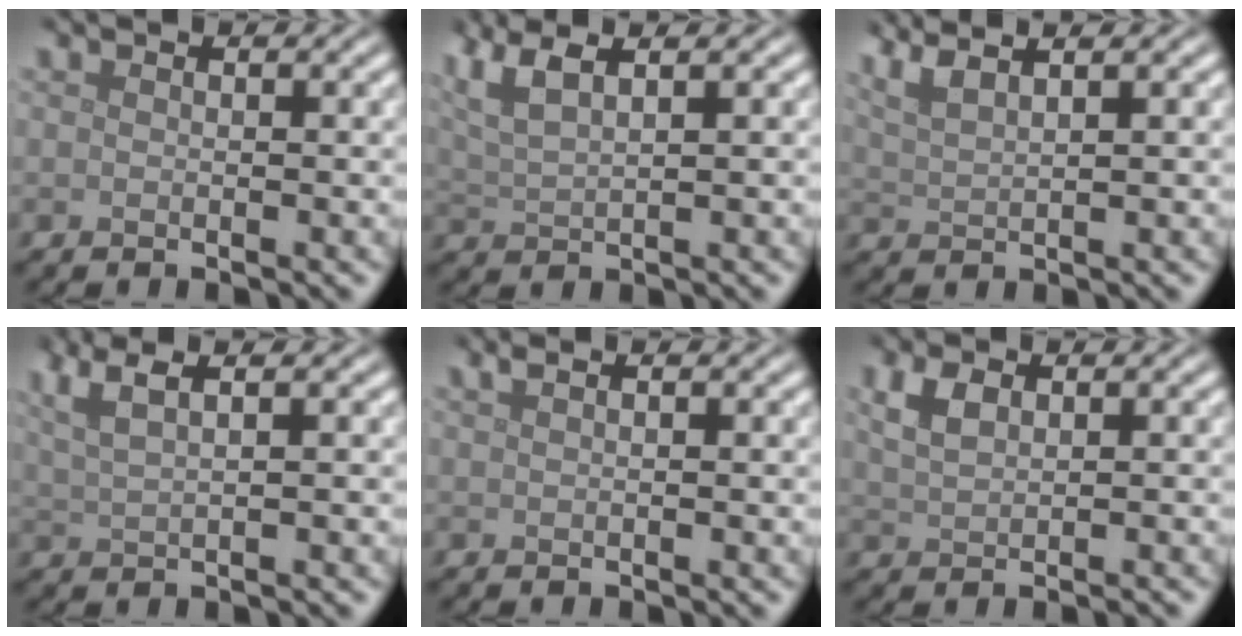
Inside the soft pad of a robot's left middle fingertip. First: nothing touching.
{"total": 4.6, "force": [2.8, 1.4, 3.3], "torque": [-0.068, 0.019, 0.054]}
{"total": 4.0, "force": [3.0, 1.1, 2.4], "torque": [-0.039, 0.022, 0.037]}
{"total": 4.7, "force": [2.9, 1.6, 3.3], "torque": [-0.059, 0.026, 0.034]}
{"total": 1.1, "force": [0.6, 0.4, 0.8], "torque": [-0.015, 0.006, 0.009]}
{"total": 2.3, "force": [0.9, 1.1, 1.7], "torque": [-0.037, 0.005, 0.020]}